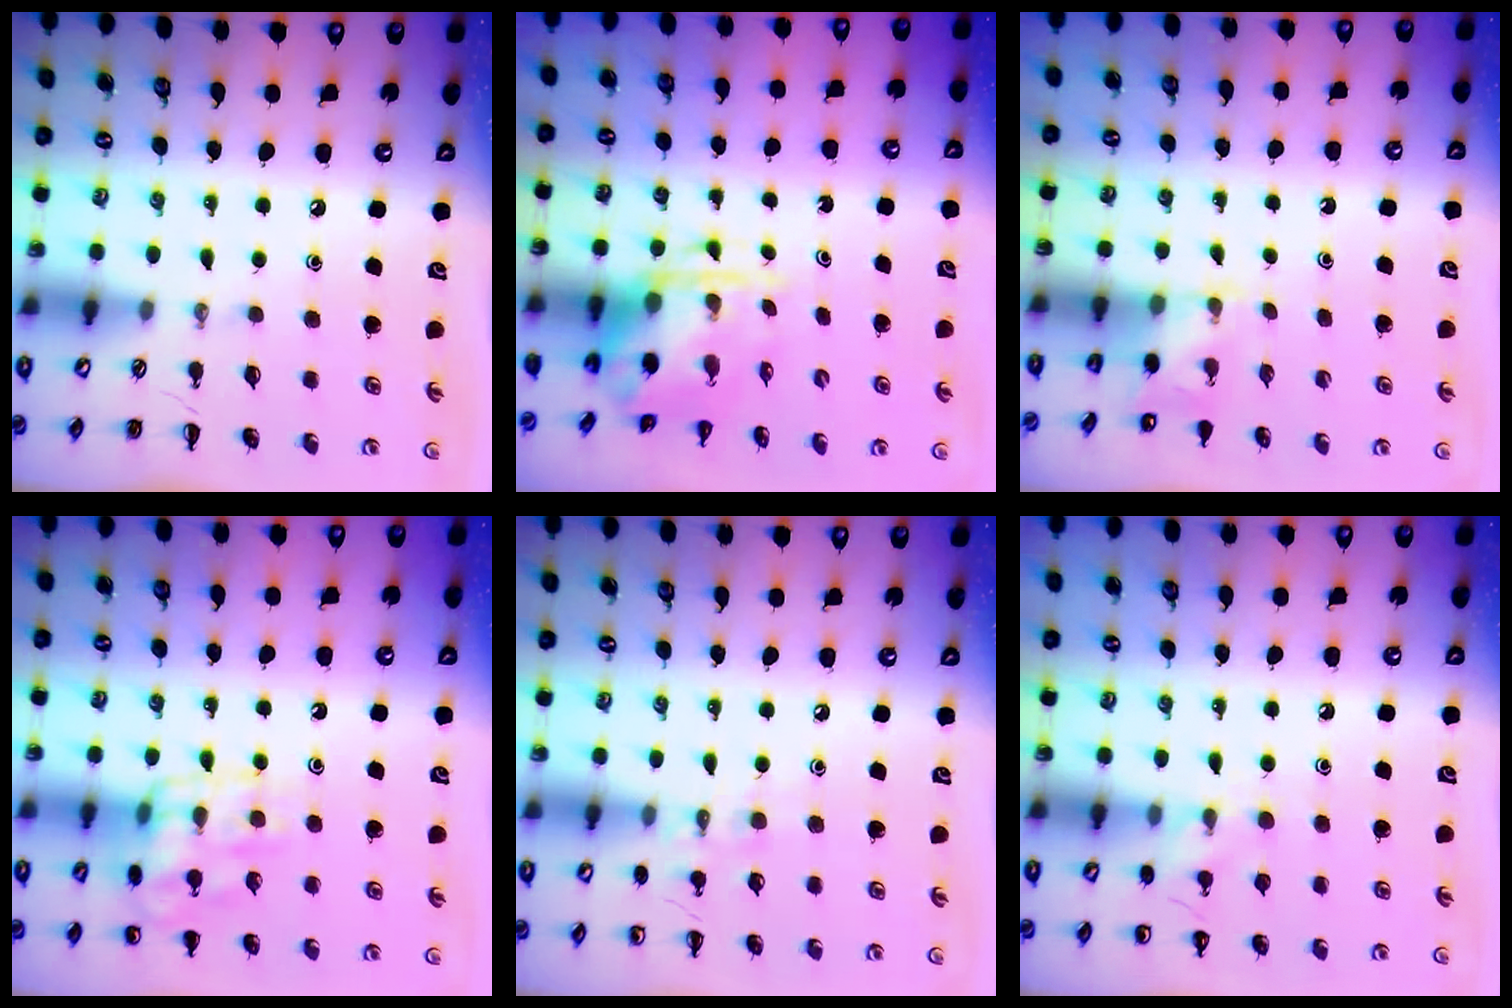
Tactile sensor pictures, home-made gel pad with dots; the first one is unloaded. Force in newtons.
{"total": 4.1, "press": 4.0, "slide": 0.6}
{"total": 2.2, "press": 2.1, "slide": 0.7}
{"total": 14.4, "press": 14.3, "slide": 1.4}
{"total": 7.1, "press": 6.8, "slide": 1.8}
{"total": 7.1, "press": 6.7, "slide": 2.3}